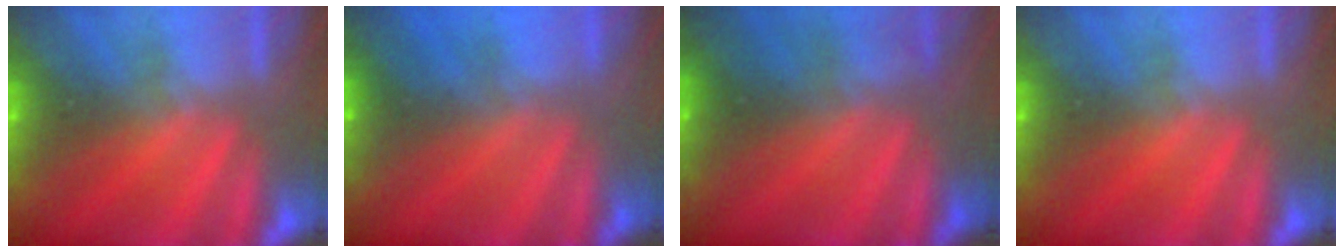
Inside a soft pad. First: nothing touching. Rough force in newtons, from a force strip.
{"total": 2.2}
{"total": 2.5}
{"total": 0.0}